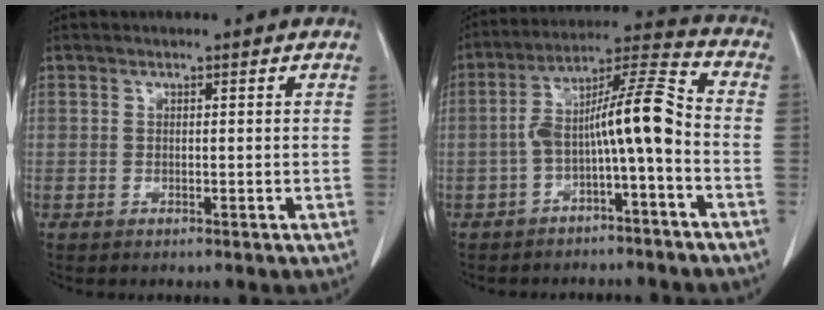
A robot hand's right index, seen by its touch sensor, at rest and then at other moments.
{"total": 10.6, "force": [-2.7, 0.9, 10.2], "torque": [-0.177, 0.040, -0.049]}